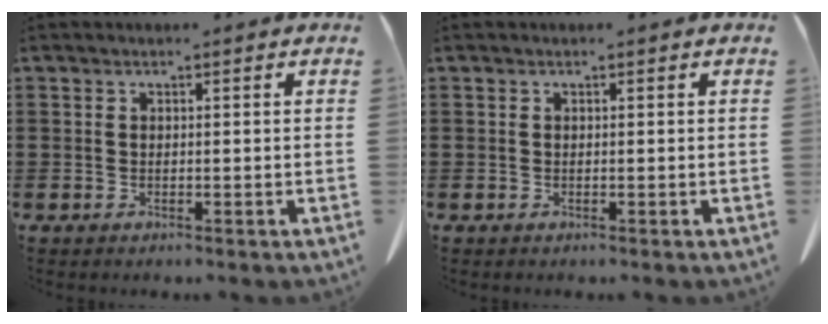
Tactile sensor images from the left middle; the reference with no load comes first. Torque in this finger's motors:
{"motor_torque": [-0.21, 0.07, 0.05, -0.01]}